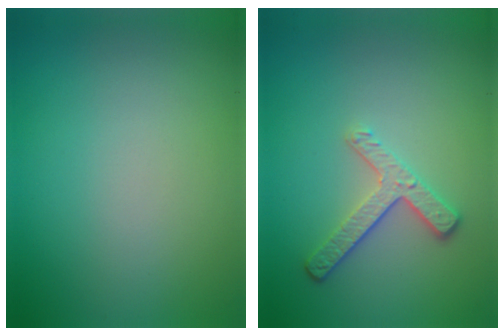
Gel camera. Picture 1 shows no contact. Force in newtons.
{"total": 2.7, "press": 2.3, "slide": 1.5}